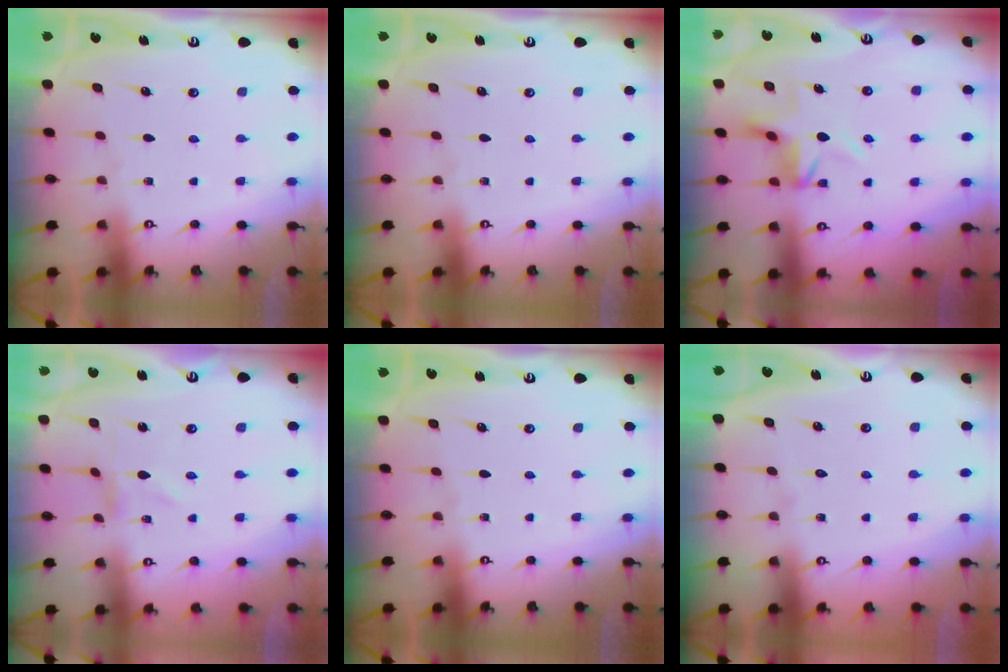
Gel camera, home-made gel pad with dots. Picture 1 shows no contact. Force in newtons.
{"total": 0.0}
{"total": 5.1, "press": 5.1, "slide": 0.6}
{"total": 0.6, "press": 0.5, "slide": 0.2}
{"total": 0.0}
{"total": 1.6, "press": 1.6, "slide": 0.1}